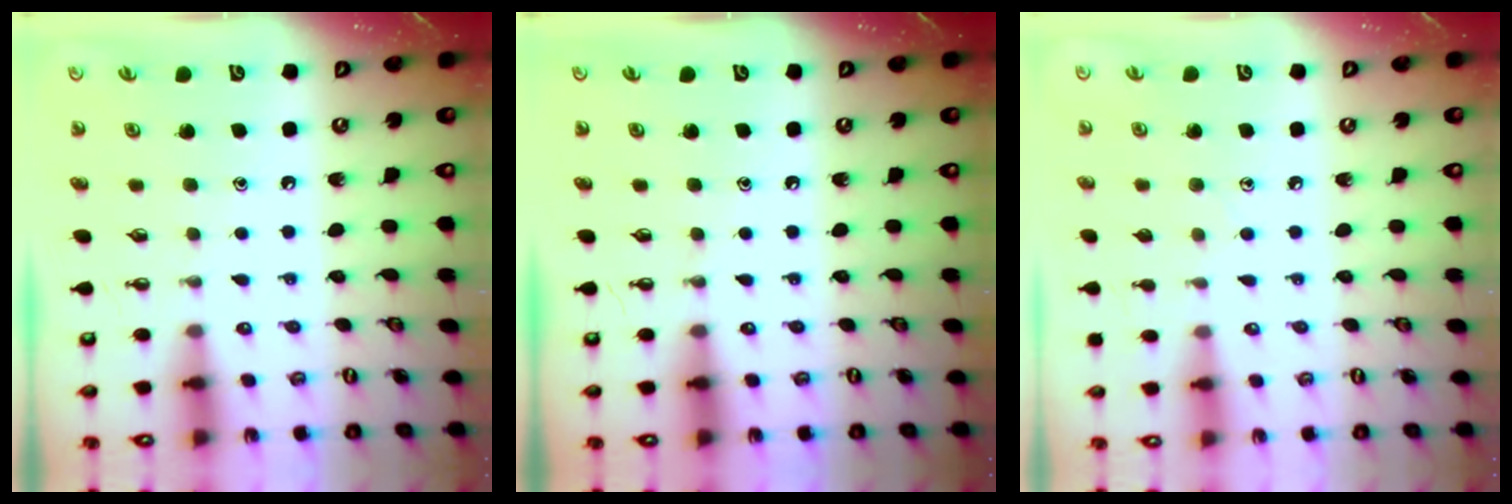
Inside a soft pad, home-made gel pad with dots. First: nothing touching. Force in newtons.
{"total": 0.0}
{"total": 4.6, "press": 4.5, "slide": 0.6}